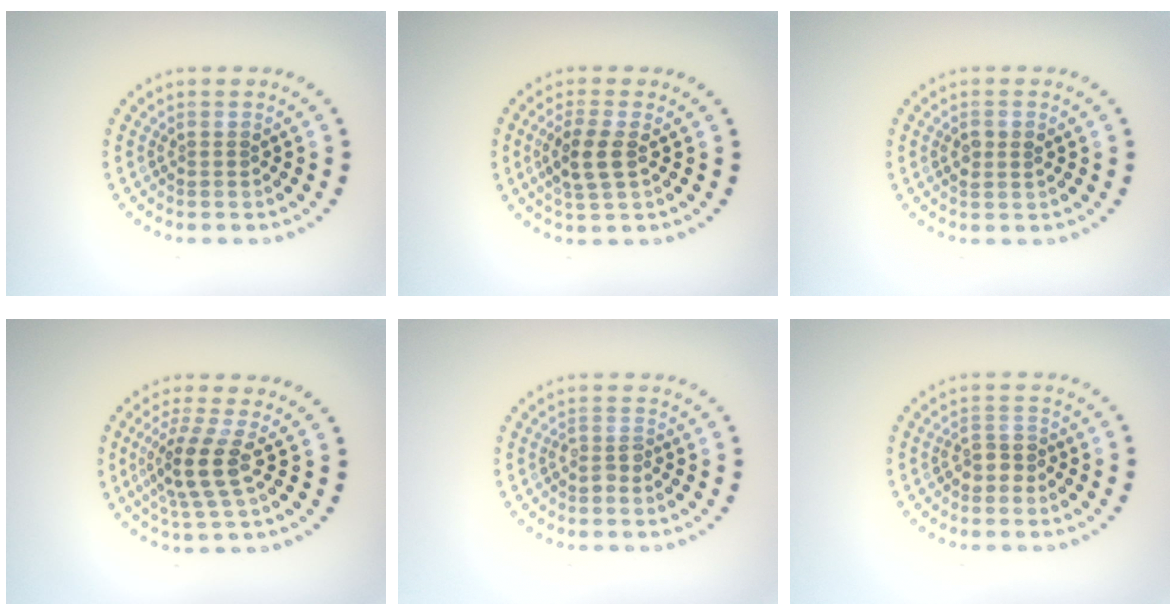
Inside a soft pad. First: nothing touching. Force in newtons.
{"total": 2.9, "press": 2.7, "slide": 1.0}
{"total": 1.5, "press": 1.5, "slide": 0.3}
{"total": 3.8, "press": 3.0, "slide": 2.4}
{"total": 1.3, "press": 1.0, "slide": 0.9}
{"total": 1.7, "press": 1.5, "slide": 0.8}